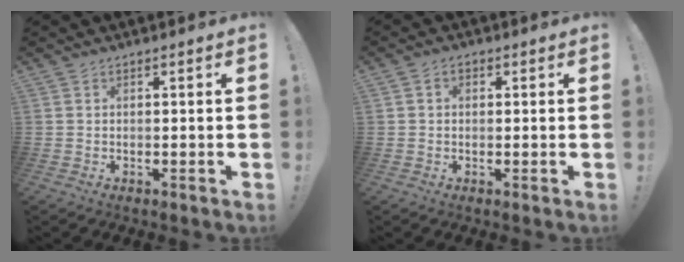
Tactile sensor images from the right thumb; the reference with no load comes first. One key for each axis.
{"total": 1.9, "fx": 0.0, "fy": 1.5, "fz": 1.1, "tx": -0.014, "ty": 0.003, "tz": -0.002}